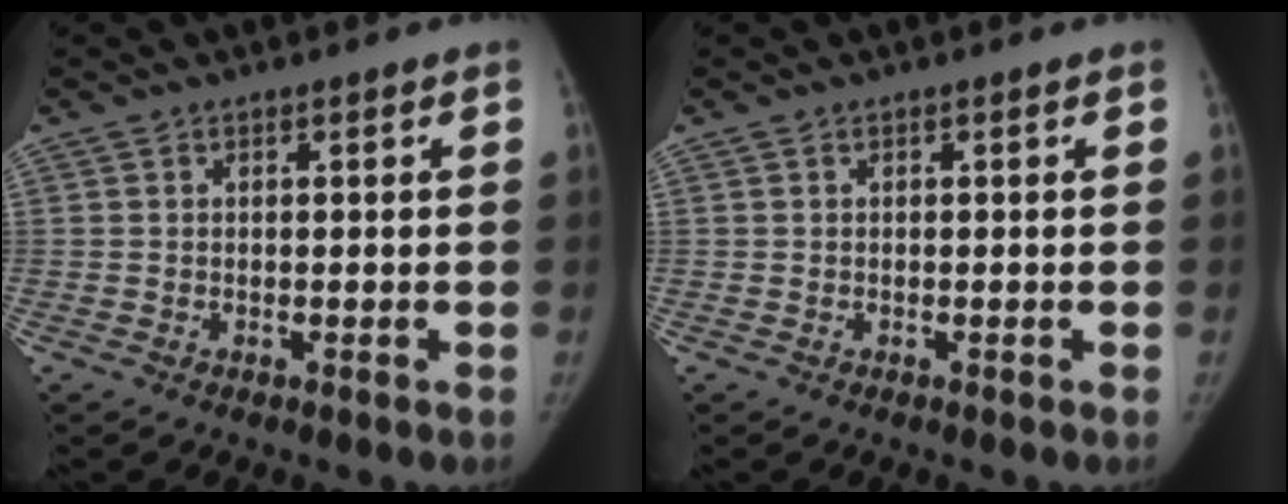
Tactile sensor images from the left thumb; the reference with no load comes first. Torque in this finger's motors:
{"motor_torque": [-0.01, -0.01, 0.21, -0.12, 0.00]}